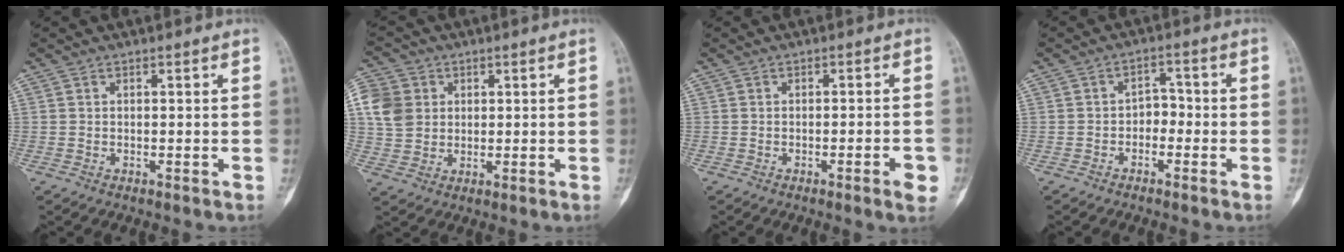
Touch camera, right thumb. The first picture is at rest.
{"total": 8.5, "force": [2.0, 7.4, 3.7], "torque": [-0.062, 0.002, 0.036]}
{"total": 3.7, "force": [-1.6, 0.5, 3.3], "torque": [-0.043, 0.005, -0.020]}
{"total": 3.3, "force": [-1.4, 2.4, 1.8], "torque": [-0.009, 0.026, -0.031]}